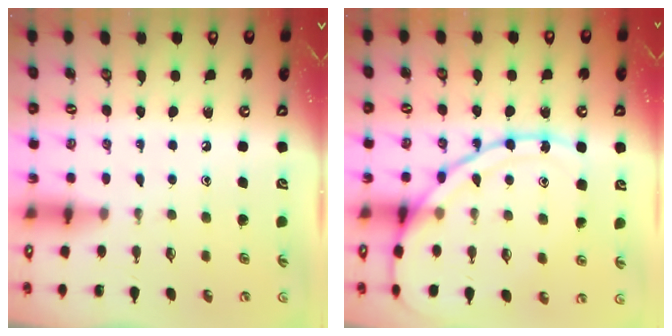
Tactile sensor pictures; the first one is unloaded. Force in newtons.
{"total": 14.2, "press": 14.2, "slide": 1.3}